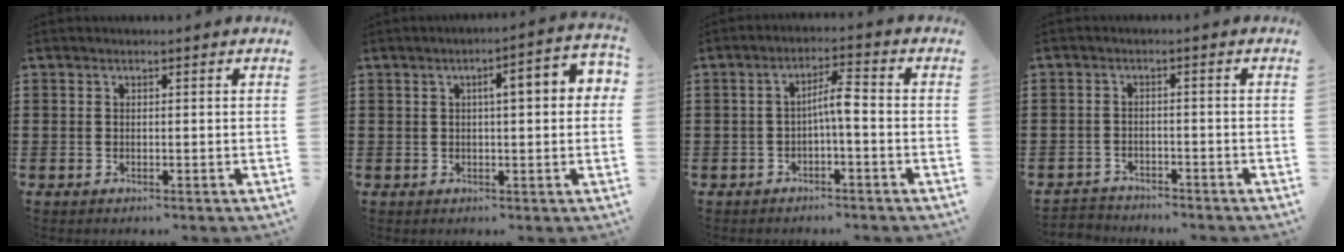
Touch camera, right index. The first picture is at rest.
{"total": 5.0, "force": [0.8, 1.0, 4.9], "torque": [-0.076, 0.001, 0.005]}
{"total": 3.9, "force": [-0.9, 0.5, 3.7], "torque": [-0.070, 0.010, -0.021]}
{"total": 2.4, "force": [-2.3, 0.4, -0.2], "torque": [-0.004, 0.000, -0.053]}